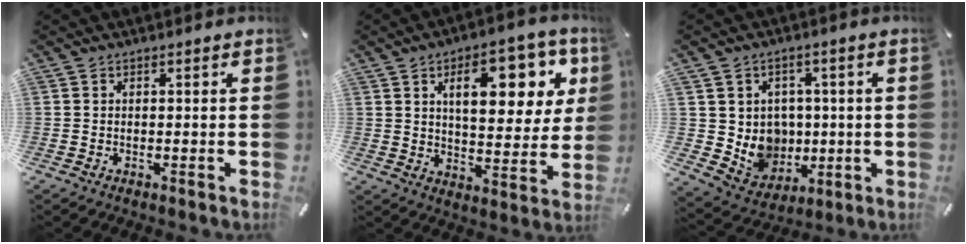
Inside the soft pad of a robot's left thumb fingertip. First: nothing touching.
{"total": 18.4, "force": [7.6, 8.8, 14.3], "torque": [-0.198, -0.018, 0.117]}
{"total": 9.1, "force": [1.1, 8.9, 1.5], "torque": [-0.040, -0.020, 0.037]}